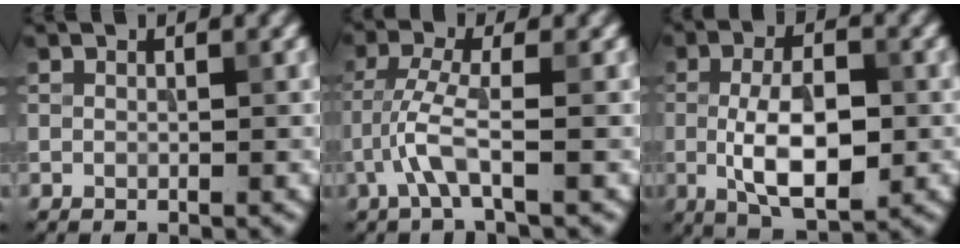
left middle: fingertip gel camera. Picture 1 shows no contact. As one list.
[{"total": 3.2, "force": [-1.5, 0.2, 2.9], "torque": [-0.069, 0.010, -0.037]}, {"total": 6.8, "force": [-0.8, 2.9, 6.2], "torque": [-0.116, -0.003, -0.014]}]